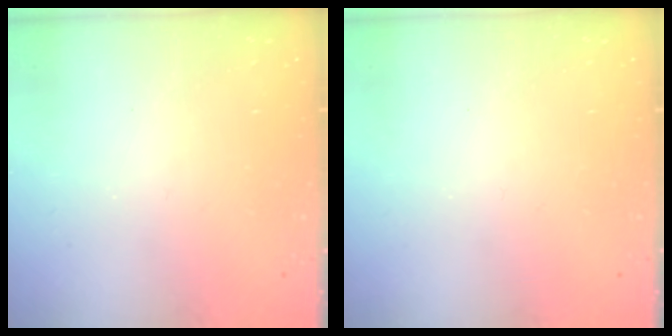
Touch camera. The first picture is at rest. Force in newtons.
{"total": 0.0}